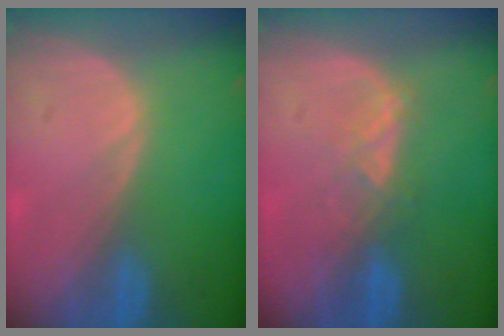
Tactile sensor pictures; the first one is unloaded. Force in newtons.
{"total": 2.9, "press": 2.8, "slide": 0.7}